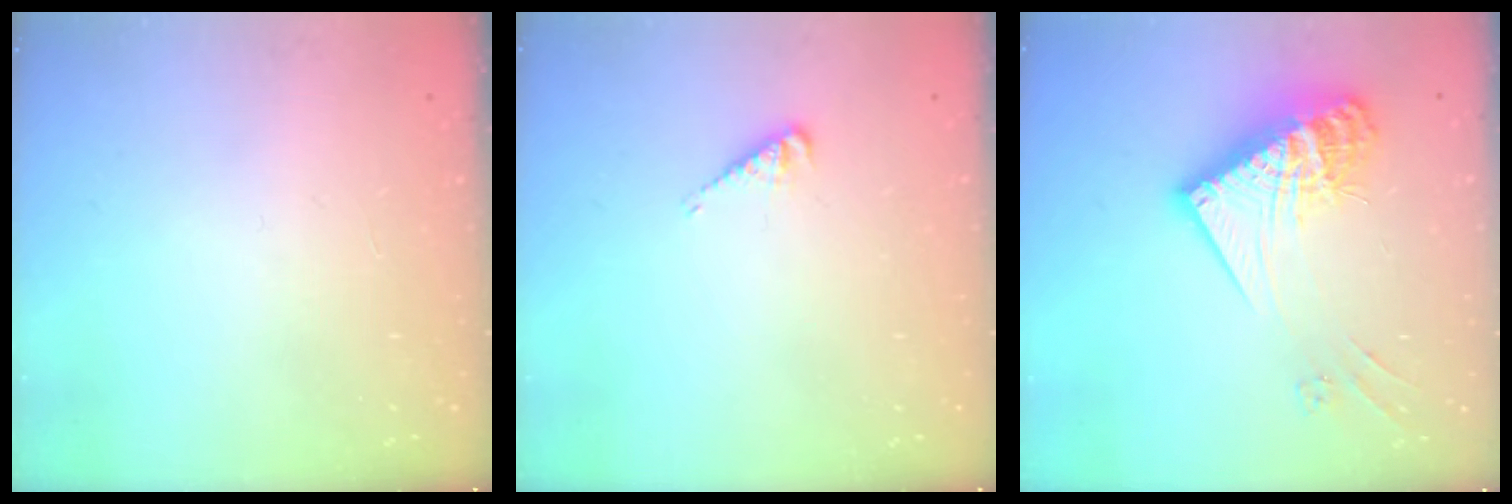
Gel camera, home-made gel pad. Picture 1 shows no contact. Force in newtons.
{"total": 3.6, "press": 3.5, "slide": 0.5}
{"total": 19.1, "press": 19.0, "slide": 2.3}